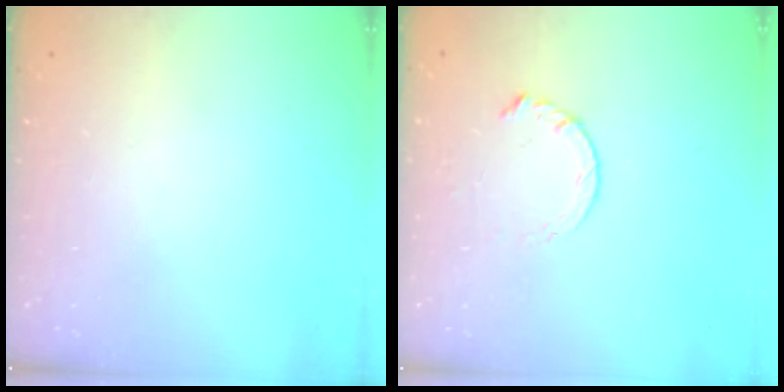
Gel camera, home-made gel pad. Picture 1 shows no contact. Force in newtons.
{"total": 4.7, "press": 4.7, "slide": 0.6}